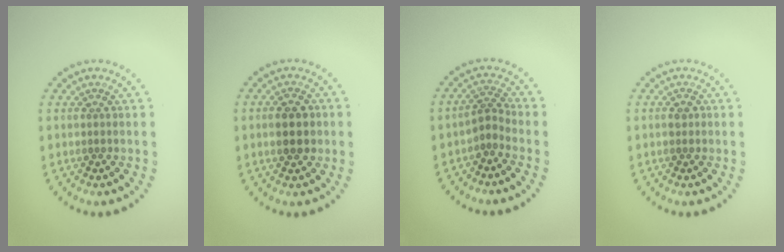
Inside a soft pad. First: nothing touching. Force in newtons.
{"total": 3.8, "press": 3.8, "slide": 0.0}
{"total": 1.8, "press": 1.1, "slide": 1.4}
{"total": 1.0, "press": 0.9, "slide": 0.3}